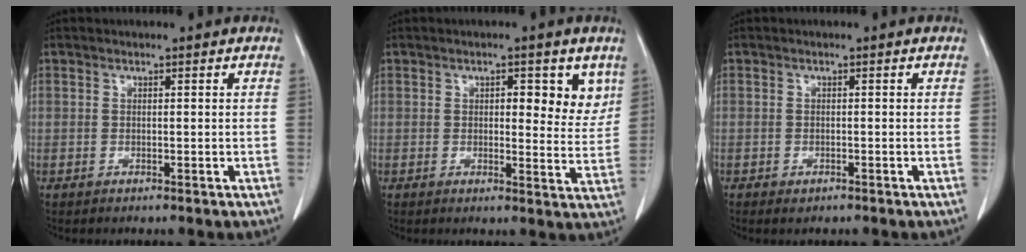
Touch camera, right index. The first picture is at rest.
{"total": 6.2, "force": [2.7, 2.7, 4.9], "torque": [-0.042, -0.007, 0.028]}
{"total": 1.0, "force": [-0.6, 0.6, 0.5], "torque": [-0.009, 0.000, -0.001]}